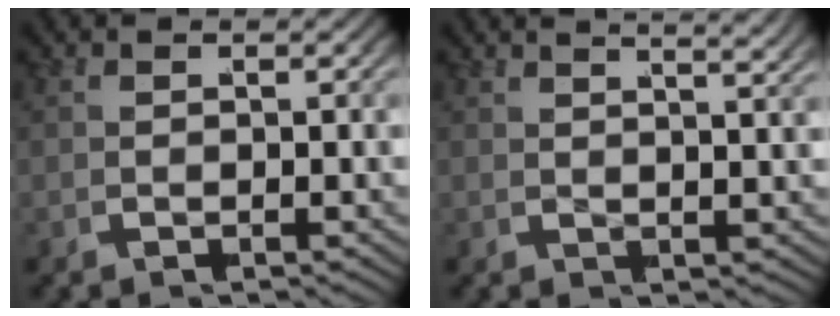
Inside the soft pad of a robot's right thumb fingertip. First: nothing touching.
{"total": 3.3, "force": [2.7, 0.4, 1.8], "torque": [-0.009, 0.013, 0.037]}